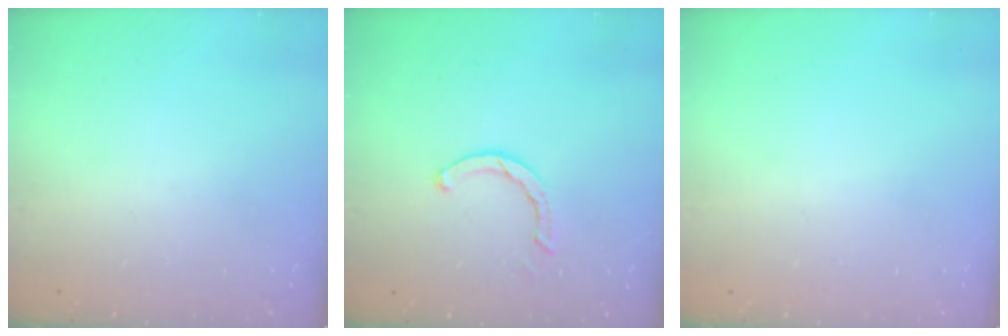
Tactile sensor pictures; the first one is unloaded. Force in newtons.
{"total": 2.4, "press": 2.4, "slide": 0.1}
{"total": 2.6, "press": 2.6, "slide": 0.2}